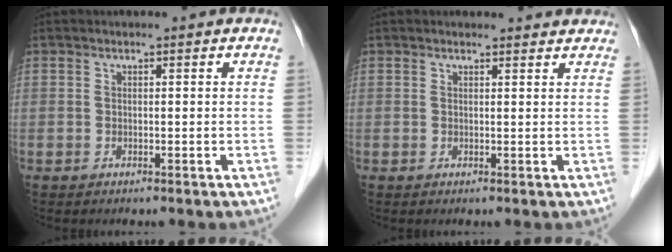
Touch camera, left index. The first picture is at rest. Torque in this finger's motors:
{"motor_torque": [0.34, -0.36, -0.06, -0.02]}